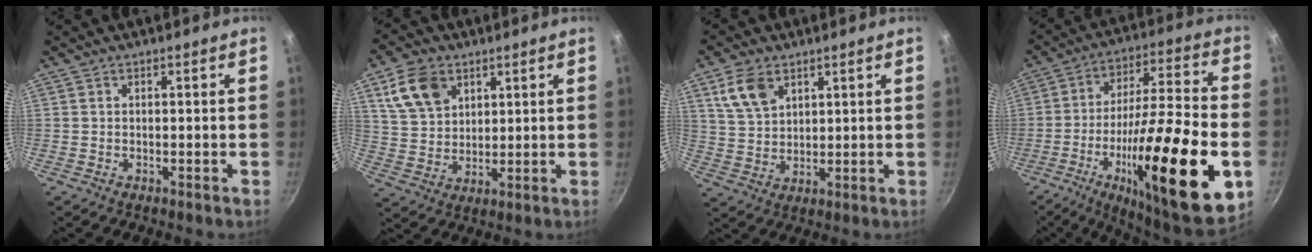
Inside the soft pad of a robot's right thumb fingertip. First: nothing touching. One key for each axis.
{"total": 10.7, "fx": 5.1, "fy": 7.4, "fz": 5.8, "tx": -0.091, "ty": -0.010, "tz": 0.104}
{"total": 8.1, "fx": 4.3, "fy": 5.1, "fz": 4.6, "tx": -0.075, "ty": -0.014, "tz": 0.090}
{"total": 31.2, "fx": -9.4, "fy": 8.2, "fz": 28.6, "tx": -0.423, "ty": 0.025, "tz": -0.143}